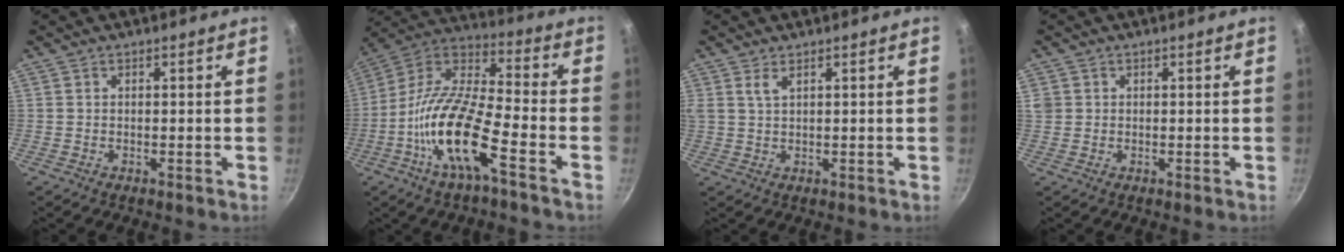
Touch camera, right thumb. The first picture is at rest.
{"total": 17.4, "force": [-7.2, 5.0, 15.0], "torque": [-0.286, 0.049, -0.159]}
{"total": 2.2, "force": [1.2, 0.8, 1.6], "torque": [-0.030, -0.004, 0.026]}
{"total": 2.2, "force": [0.5, 2.0, 0.7], "torque": [-0.010, 0.003, 0.007]}